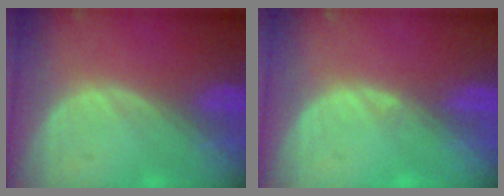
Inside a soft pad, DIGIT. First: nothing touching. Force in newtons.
{"total": 0.6, "press": 0.4, "slide": 0.5}